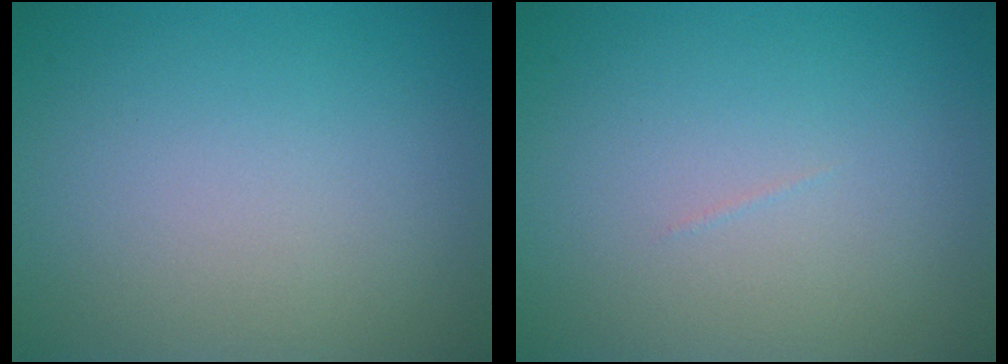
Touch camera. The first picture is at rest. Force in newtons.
{"total": 0.0}